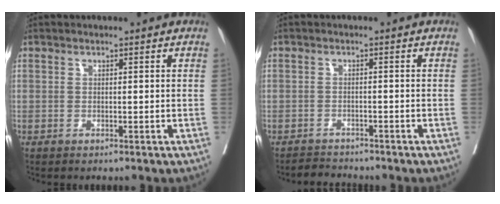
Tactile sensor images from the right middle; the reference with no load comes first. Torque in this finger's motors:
{"motor_torque": [0.35, -0.45, -0.11, -0.06]}